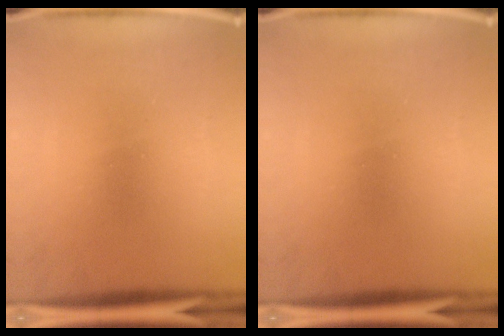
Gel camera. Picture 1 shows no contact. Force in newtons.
{"total": 0.0}